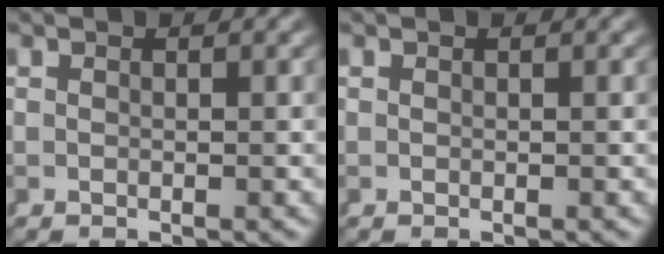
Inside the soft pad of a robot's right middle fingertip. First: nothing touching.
{"total": 0.0}